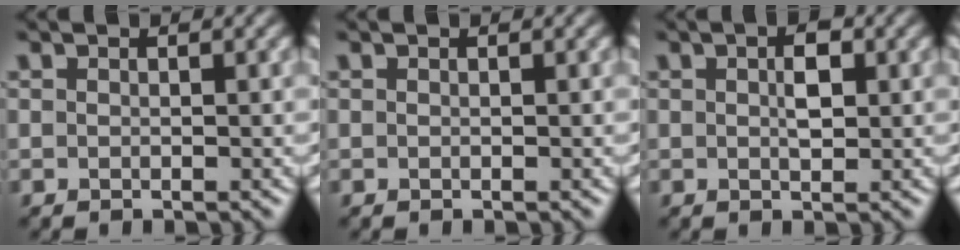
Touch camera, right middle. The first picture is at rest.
{"total": 0.0}
{"total": 2.3, "force": [0.4, 1.1, 2.0], "torque": [-0.034, 0.003, 0.006]}